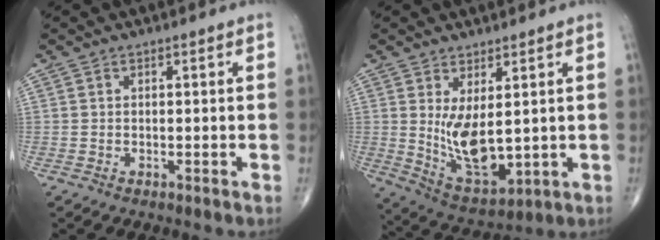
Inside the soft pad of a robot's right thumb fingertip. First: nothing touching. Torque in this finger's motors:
{"motor_torque": [-0.08, 0.76, 0.67, 0.68, 0.09]}